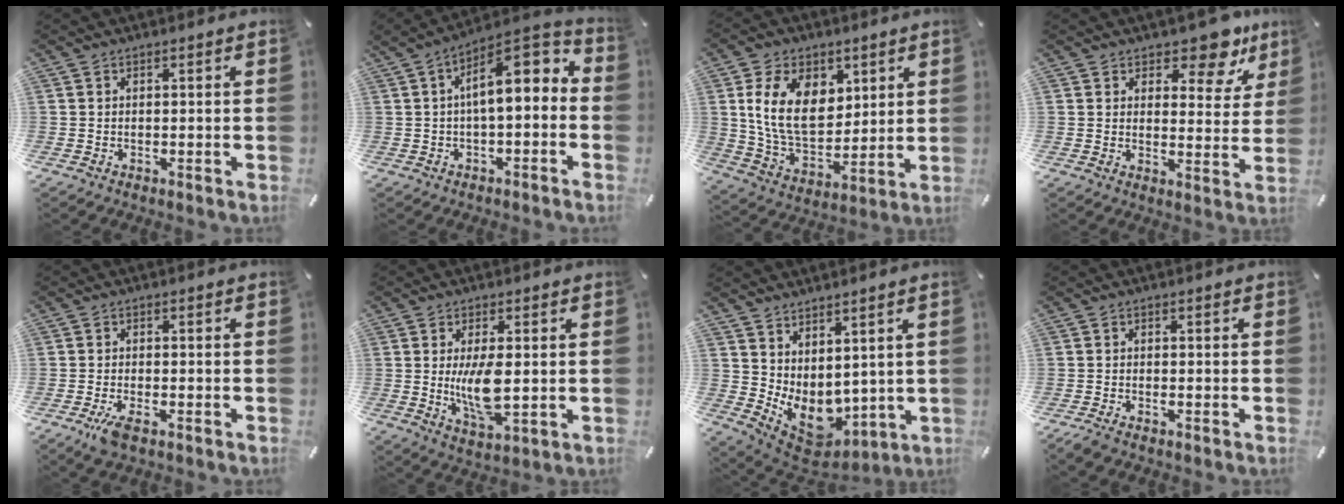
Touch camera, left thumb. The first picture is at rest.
{"total": 11.8, "force": [2.1, 5.3, 10.3], "torque": [-0.152, -0.012, 0.032]}
{"total": 15.6, "force": [4.8, 10.8, 10.2], "torque": [-0.203, -0.003, 0.088]}
{"total": 9.8, "force": [7.3, 4.3, 4.8], "torque": [-0.047, -0.058, 0.123]}
{"total": 3.7, "force": [-2.2, 1.1, 2.8], "torque": [-0.054, -0.001, -0.037]}
{"total": 9.2, "force": [0.1, 3.6, 8.5], "torque": [-0.175, -0.022, -0.007]}
{"total": 8.9, "force": [0.1, 7.6, 4.5], "torque": [-0.073, -0.037, 0.015]}
{"total": 1.3, "force": [-1.1, 0.2, 0.7], "torque": [-0.012, 0.001, -0.020]}